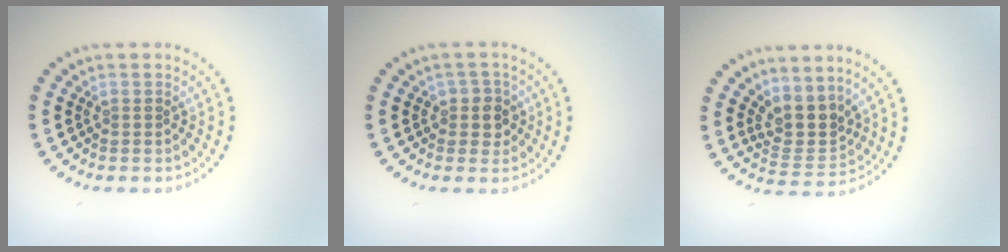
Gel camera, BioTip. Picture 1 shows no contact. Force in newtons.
{"total": 1.8, "press": 1.7, "slide": 0.8}
{"total": 3.3, "press": 2.5, "slide": 2.1}